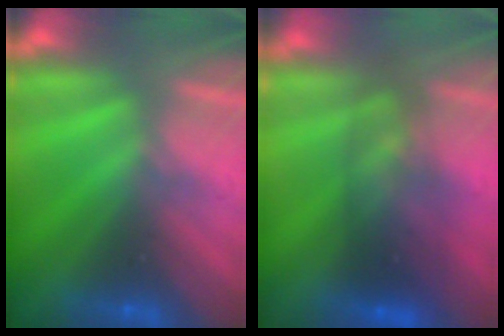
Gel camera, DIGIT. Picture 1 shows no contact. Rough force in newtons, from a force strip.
{"total": 8.5}